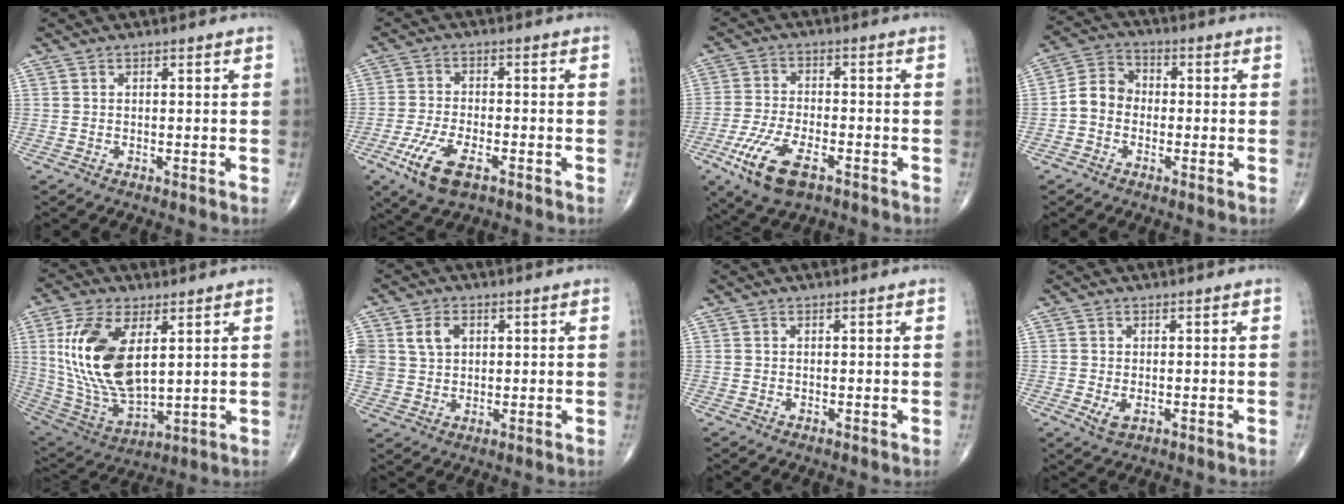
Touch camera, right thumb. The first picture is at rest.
{"total": 8.8, "force": [-4.5, 3.6, 6.6], "torque": [-0.142, 0.004, -0.080]}
{"total": 10.9, "force": [-5.5, 4.7, 8.1], "torque": [-0.168, 0.006, -0.099]}
{"total": 6.3, "force": [-1.4, 5.2, 3.3], "torque": [-0.042, 0.024, -0.041]}
{"total": 19.1, "force": [4.7, 9.7, 15.8], "torque": [-0.310, -0.026, 0.101]}
{"total": 6.9, "force": [2.3, 5.2, 3.8], "torque": [-0.061, -0.003, 0.049]}
{"total": 0.0}
{"total": 2.2, "force": [-0.5, 1.2, 1.7], "torque": [-0.030, -0.005, -0.005]}